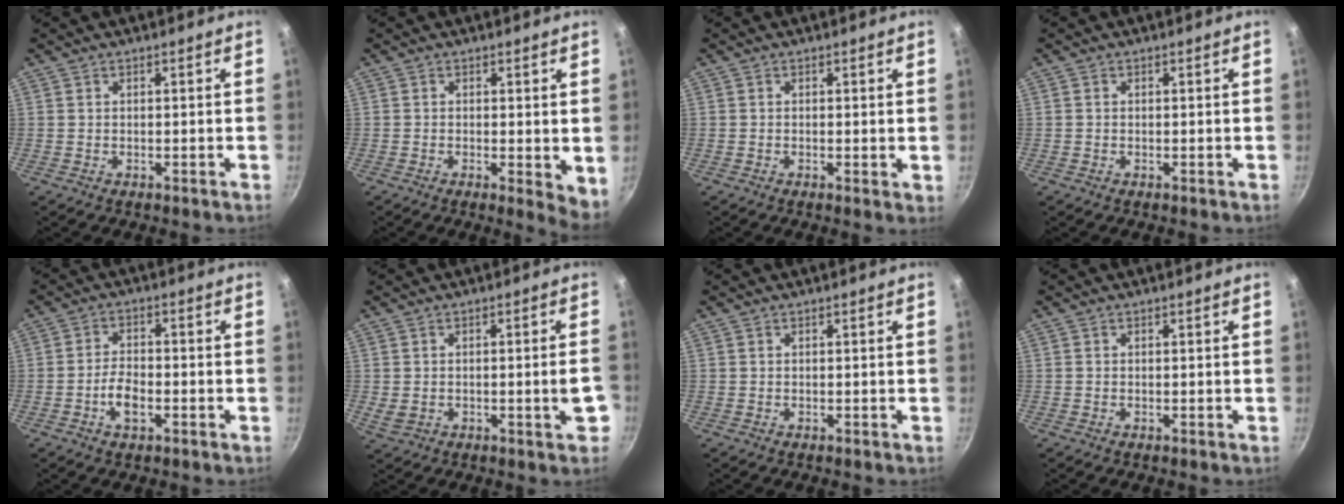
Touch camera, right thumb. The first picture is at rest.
{"total": 4.4, "force": [-0.1, 1.6, 4.1], "torque": [-0.051, -0.012, -0.002]}
{"total": 1.1, "force": [0.0, 0.4, 1.1], "torque": [-0.015, -0.003, -0.002]}
{"total": 0.0}
{"total": 5.2, "force": [-2.0, 2.6, 4.1], "torque": [-0.072, 0.020, -0.041]}
{"total": 5.9, "force": [-1.0, 2.0, 5.4], "torque": [-0.080, 0.000, -0.006]}
{"total": 0.0}
{"total": 0.0}